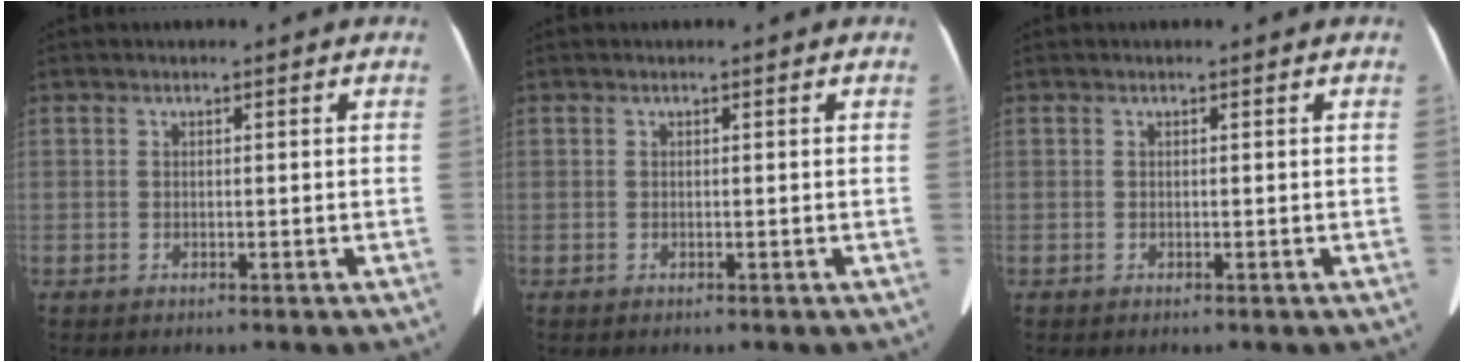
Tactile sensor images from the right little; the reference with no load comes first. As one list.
[{"total": 0.0}, {"total": 0.0}]